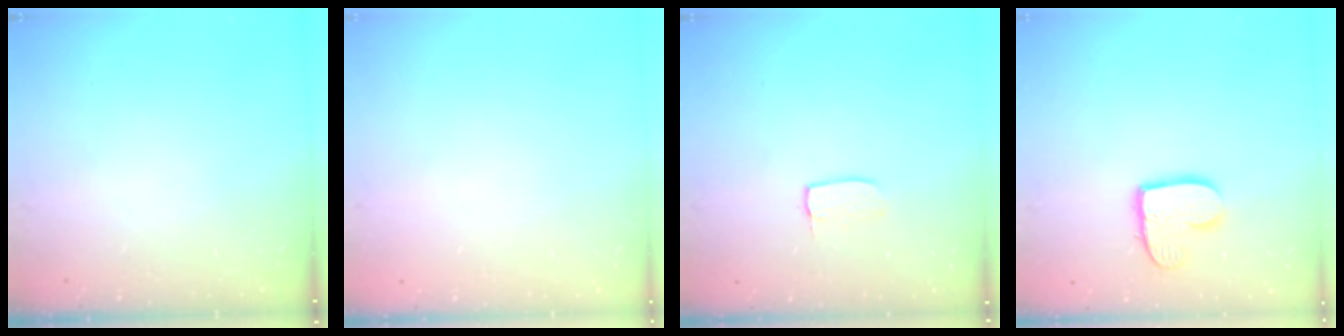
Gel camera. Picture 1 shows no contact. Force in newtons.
{"total": 0.0}
{"total": 3.4, "press": 3.4, "slide": 0.1}
{"total": 10.9, "press": 10.8, "slide": 0.7}